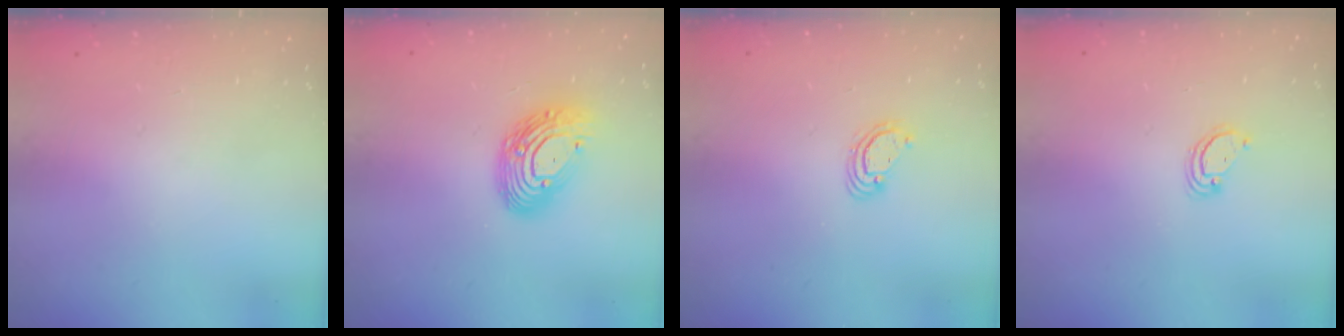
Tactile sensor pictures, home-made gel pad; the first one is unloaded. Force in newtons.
{"total": 13.7, "press": 13.7, "slide": 0.9}
{"total": 3.9, "press": 3.8, "slide": 0.4}
{"total": 2.9, "press": 2.8, "slide": 0.2}